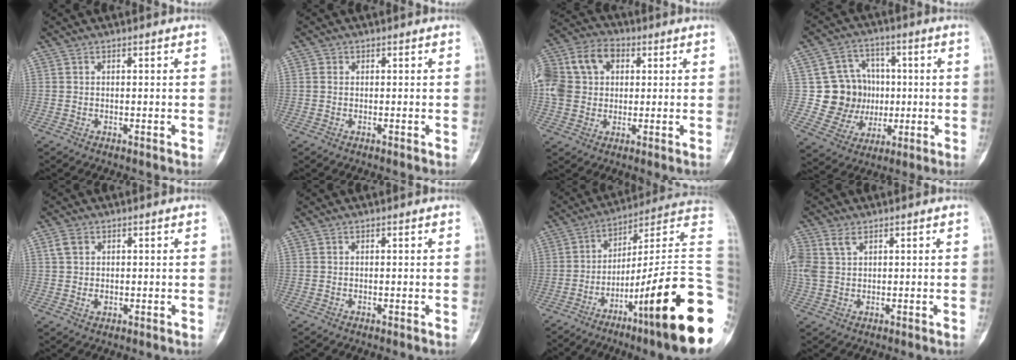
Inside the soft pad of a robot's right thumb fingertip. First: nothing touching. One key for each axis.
{"total": 0.8, "fx": 0.1, "fy": 0.7, "fz": 0.3, "tx": -0.001, "ty": 0.001, "tz": -0.001}
{"total": 18.2, "fx": 4.0, "fy": 14.0, "fz": 10.9, "tx": -0.237, "ty": 0.044, "tz": 0.071}
{"total": 12.8, "fx": 0.5, "fy": 11.9, "fz": 4.7, "tx": -0.016, "ty": 0.015, "tz": 0.022}
{"total": 3.5, "fx": 0.8, "fy": 2.7, "fz": 2.1, "tx": -0.037, "ty": 0.002, "tz": 0.017}
{"total": 0.0}
{"total": 27.6, "fx": -9.9, "fy": 3.3, "fz": 25.5, "tx": -0.291, "ty": 0.059, "tz": -0.149}
{"total": 5.4, "fx": 2.4, "fy": 3.4, "fz": 3.5, "tx": -0.092, "ty": 0.010, "tz": 0.056}